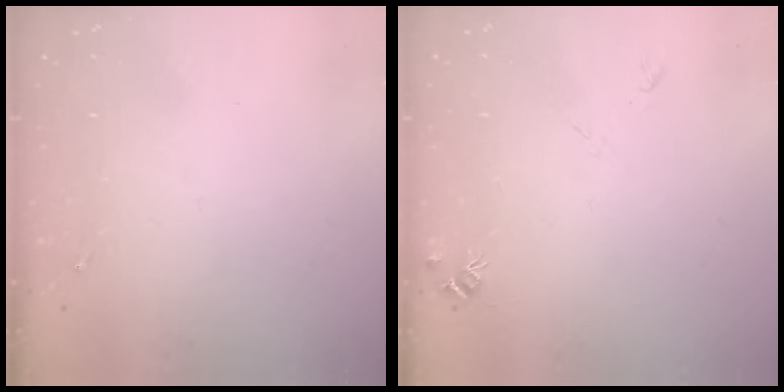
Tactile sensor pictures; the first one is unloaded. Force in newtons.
{"total": 5.5, "press": 5.5, "slide": 0.7}